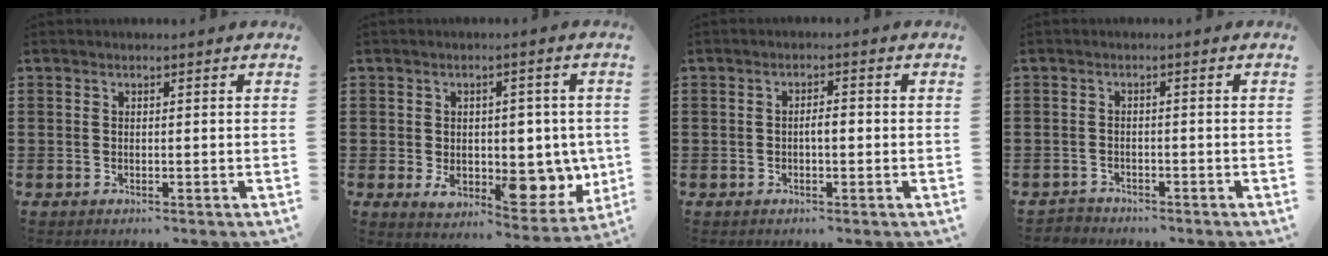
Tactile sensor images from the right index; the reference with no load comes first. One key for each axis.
{"total": 9.1, "fx": -1.1, "fy": 5.8, "fz": 7.0, "tx": -0.083, "ty": -0.003, "tz": -0.010}
{"total": 2.0, "fx": -0.4, "fy": 0.6, "fz": 1.8, "tx": -0.034, "ty": 0.004, "tz": -0.009}
{"total": 1.5, "fx": -1.5, "fy": 0.4, "fz": -0.2, "tx": -0.002, "ty": 0.003, "tz": -0.035}